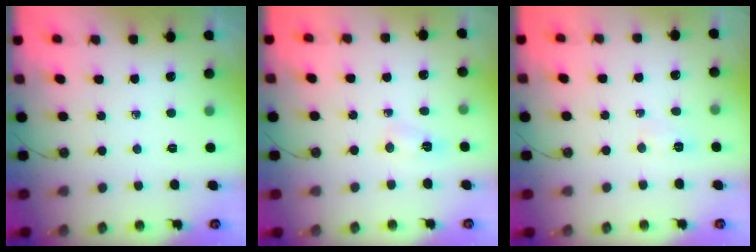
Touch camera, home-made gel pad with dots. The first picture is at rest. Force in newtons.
{"total": 3.8, "press": 3.8, "slide": 0.5}
{"total": 3.1, "press": 2.8, "slide": 1.3}